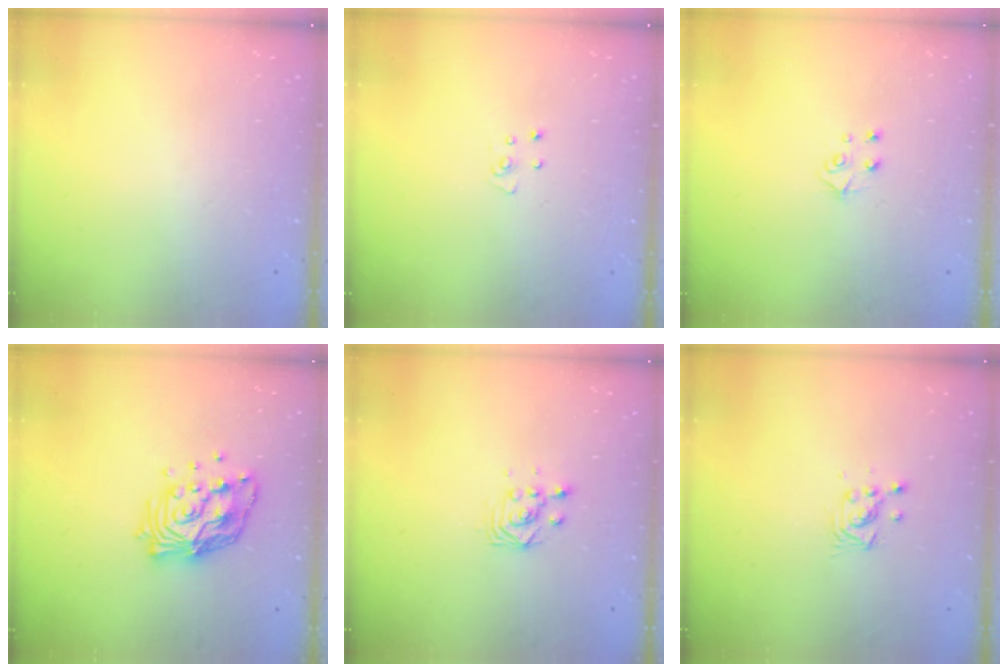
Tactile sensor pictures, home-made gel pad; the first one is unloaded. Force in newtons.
{"total": 3.0, "press": 3.0, "slide": 0.3}
{"total": 4.8, "press": 4.8, "slide": 0.4}
{"total": 14.3, "press": 14.2, "slide": 1.4}
{"total": 2.8, "press": 2.8, "slide": 0.3}
{"total": 3.8, "press": 3.8, "slide": 0.5}